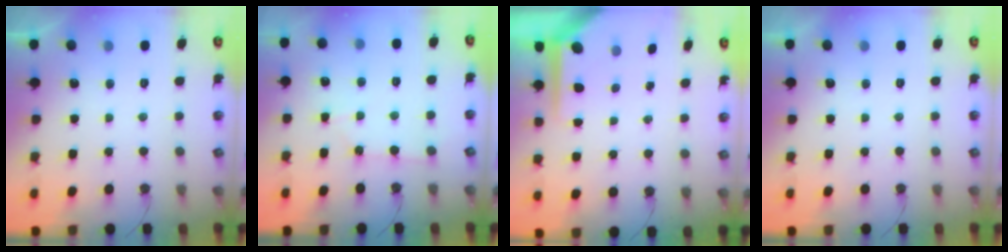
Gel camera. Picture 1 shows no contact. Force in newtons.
{"total": 5.1, "press": 5.0, "slide": 0.6}
{"total": 6.7, "press": 6.7, "slide": 0.6}
{"total": 0.0}